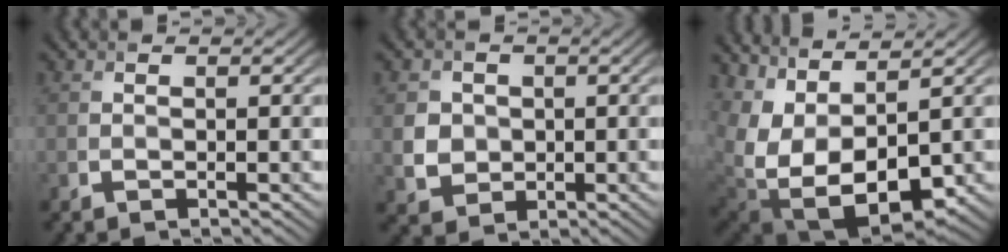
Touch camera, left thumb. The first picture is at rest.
{"total": 4.4, "force": [0.3, 4.1, 1.5], "torque": [-0.054, -0.009, 0.004]}
{"total": 11.0, "force": [1.6, 6.7, 8.5], "torque": [-0.181, -0.021, 0.058]}